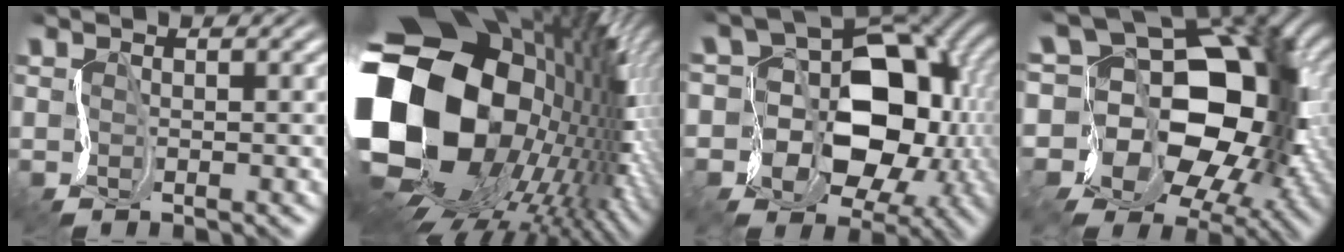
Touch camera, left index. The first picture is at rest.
{"total": 21.1, "force": [-1.8, 16.0, 13.7], "torque": [-0.292, -0.034, -0.023]}
{"total": 11.3, "force": [-1.4, 8.4, 7.3], "torque": [-0.074, 0.000, -0.020]}
{"total": 15.5, "force": [-0.6, 11.7, 10.2], "torque": [-0.125, 0.010, -0.014]}